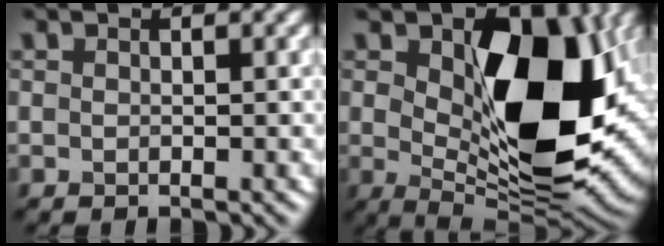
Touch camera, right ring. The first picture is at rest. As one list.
[{"total": 13.1, "force": [1.7, 7.1, 10.9], "torque": [-0.146, -0.016, 0.036]}]